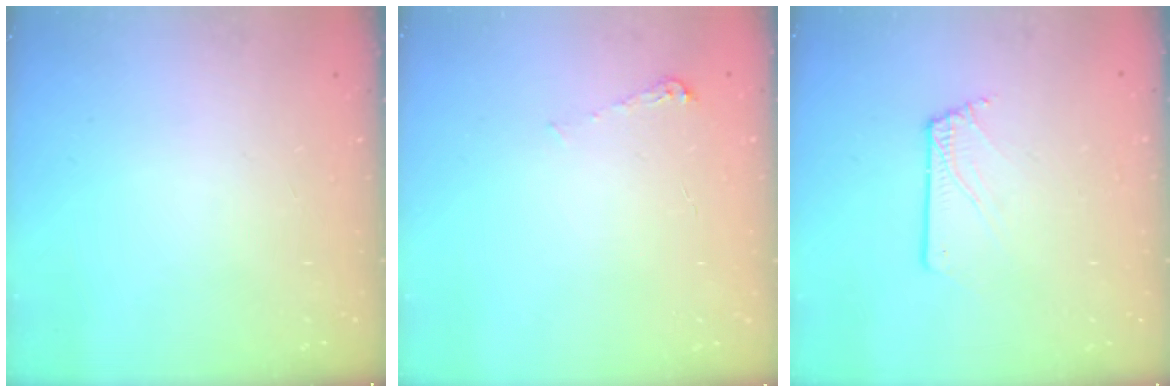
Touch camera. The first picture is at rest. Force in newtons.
{"total": 4.4, "press": 4.4, "slide": 0.5}
{"total": 1.4, "press": 1.4, "slide": 0.1}